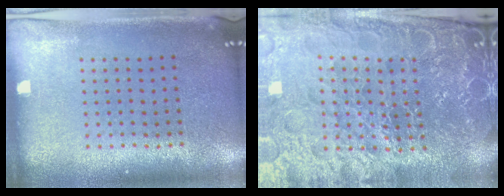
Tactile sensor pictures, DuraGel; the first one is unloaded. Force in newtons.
{"total": 5.2, "press": 4.9, "slide": 1.7}